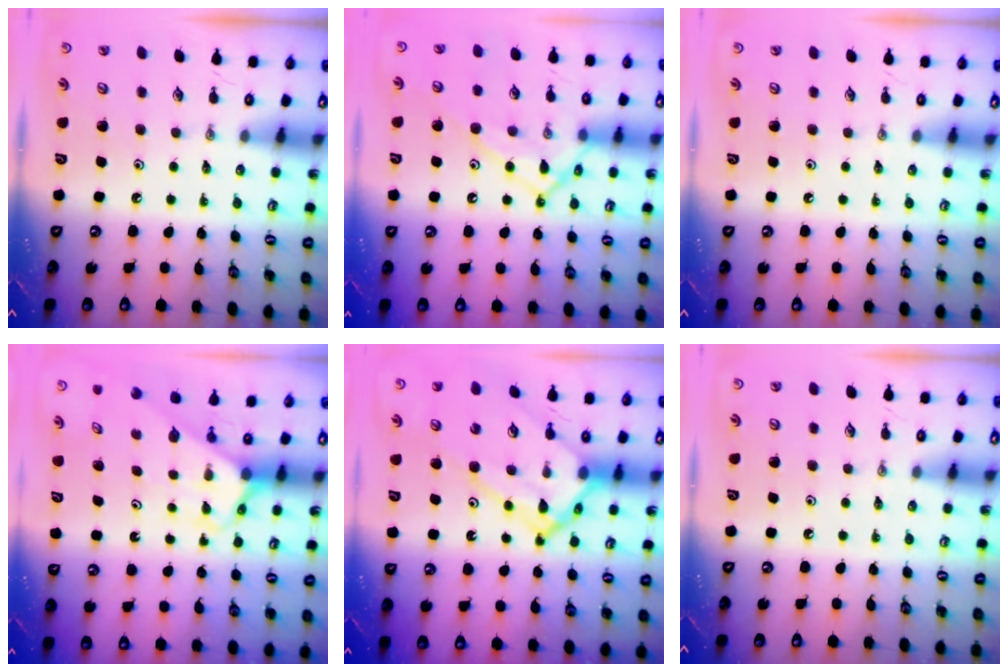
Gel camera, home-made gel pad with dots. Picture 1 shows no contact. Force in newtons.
{"total": 12.5, "press": 12.5, "slide": 1.1}
{"total": 0.0}
{"total": 2.6, "press": 2.6, "slide": 0.1}
{"total": 16.4, "press": 16.3, "slide": 1.5}
{"total": 0.0}